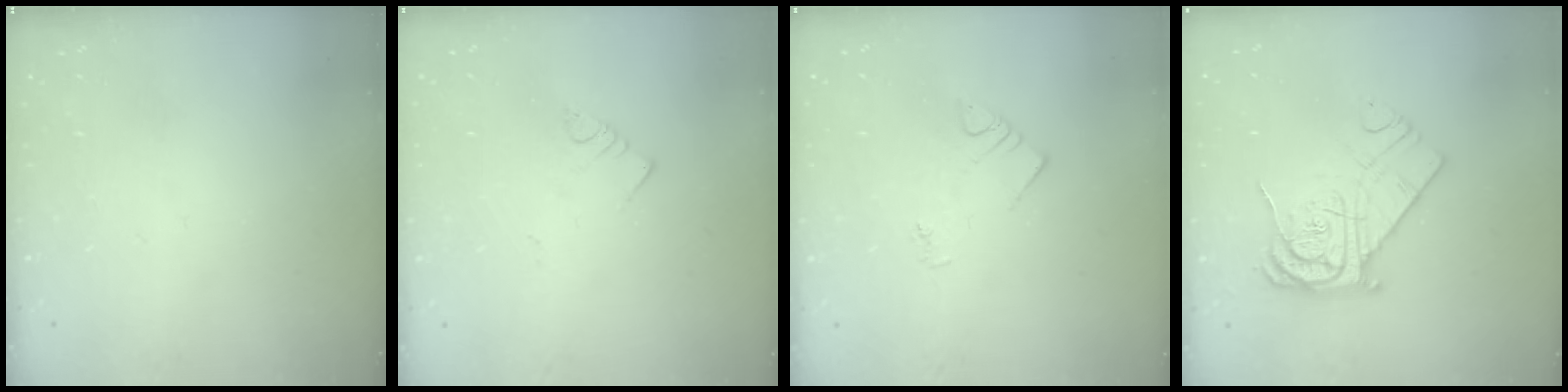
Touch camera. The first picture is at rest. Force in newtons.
{"total": 2.7, "press": 2.7, "slide": 0.4}
{"total": 4.3, "press": 4.2, "slide": 0.6}
{"total": 14.3, "press": 14.2, "slide": 1.6}